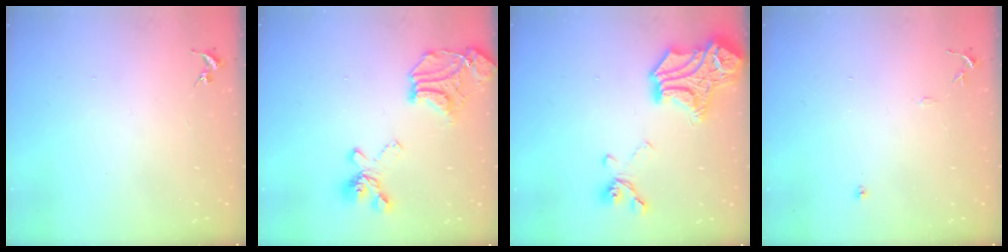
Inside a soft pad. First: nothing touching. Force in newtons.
{"total": 21.1, "press": 21.0, "slide": 2.5}
{"total": 22.8, "press": 22.8, "slide": 0.7}
{"total": 7.7, "press": 7.7, "slide": 0.8}